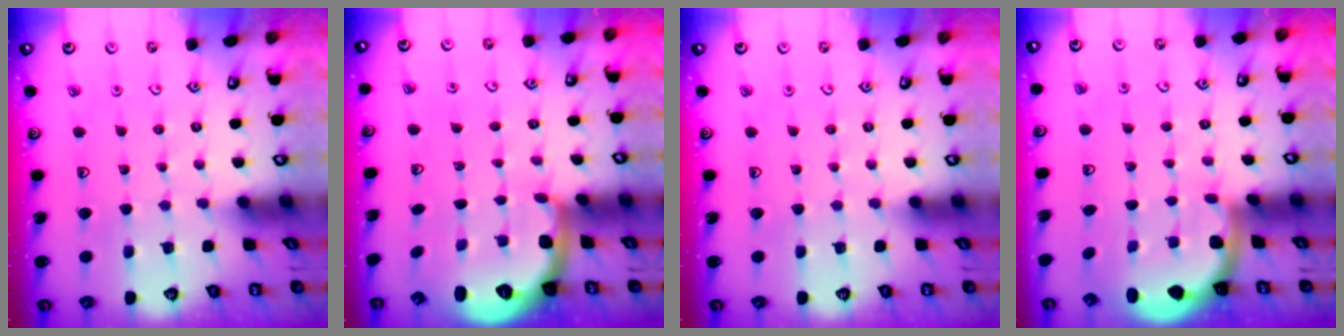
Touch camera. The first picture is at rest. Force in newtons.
{"total": 1.9, "press": 1.8, "slide": 0.5}
{"total": 0.0}
{"total": 2.2, "press": 2.1, "slide": 0.7}